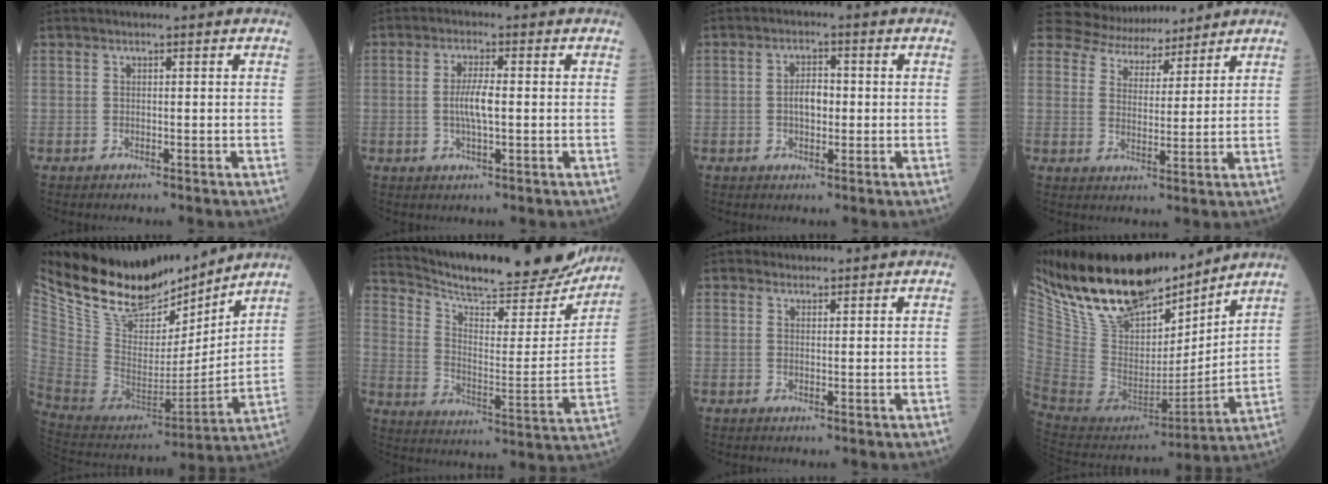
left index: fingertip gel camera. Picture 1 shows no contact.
{"total": 4.3, "force": [-0.3, 0.8, 4.2], "torque": [-0.089, -0.002, -0.007]}
{"total": 3.6, "force": [-0.3, 2.0, 3.0], "torque": [-0.056, 0.008, -0.006]}
{"total": 9.2, "force": [8.6, 3.2, 0.7], "torque": [-0.012, 0.019, 0.134]}
{"total": 23.9, "force": [20.0, 8.8, 9.7], "torque": [-0.207, -0.014, 0.350]}
{"total": 24.9, "force": [23.1, 3.8, 8.5], "torque": [-0.137, -0.058, 0.316]}
{"total": 1.3, "force": [1.0, 0.9, -0.1], "torque": [0.004, 0.004, 0.012]}
{"total": 21.2, "force": [17.2, 7.1, 10.1], "torque": [-0.181, -0.004, 0.318]}